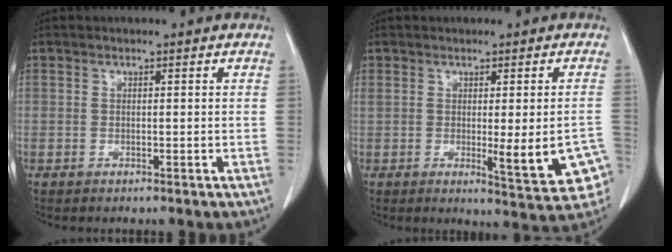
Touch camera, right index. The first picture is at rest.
{"total": 9.8, "force": [-2.0, 2.1, 9.3], "torque": [-0.103, -0.008, -0.018]}